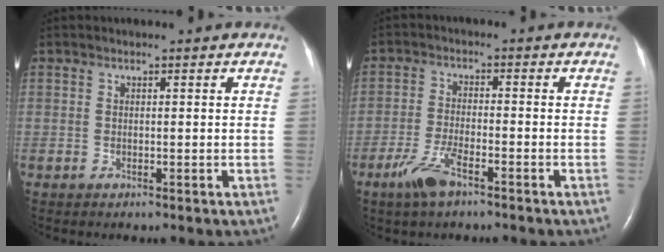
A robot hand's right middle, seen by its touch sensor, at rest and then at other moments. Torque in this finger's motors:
{"motor_torque": [0.52, -0.57, 0.19, 0.09]}